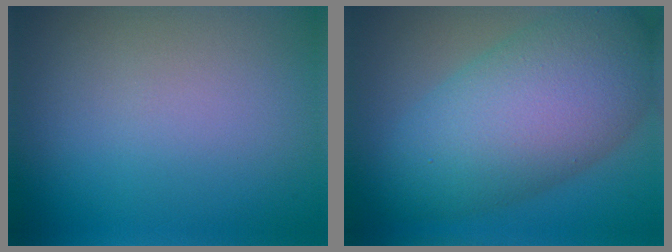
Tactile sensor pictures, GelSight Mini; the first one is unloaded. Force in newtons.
{"total": 9.4, "press": 9.4, "slide": 0.2}